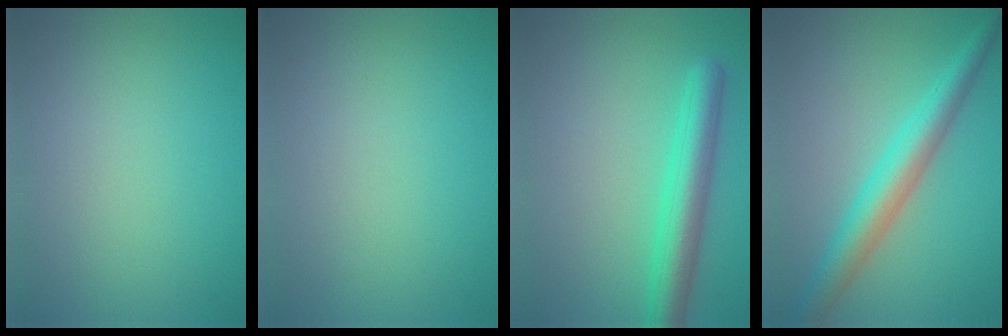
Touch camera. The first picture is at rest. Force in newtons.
{"total": 0.0}
{"total": 4.8, "press": 4.8, "slide": 0.2}
{"total": 5.0, "press": 5.0, "slide": 0.3}